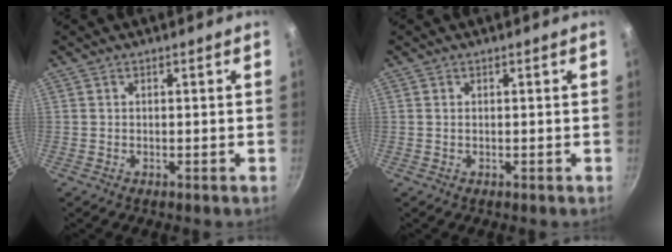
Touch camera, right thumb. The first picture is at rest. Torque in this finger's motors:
{"motor_torque": [0.02, 0.32, 0.22, 0.06, 0.05]}